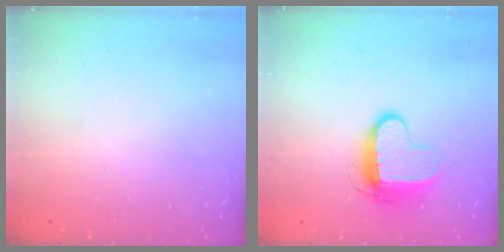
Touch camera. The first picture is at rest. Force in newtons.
{"total": 10.3, "press": 10.3, "slide": 1.0}